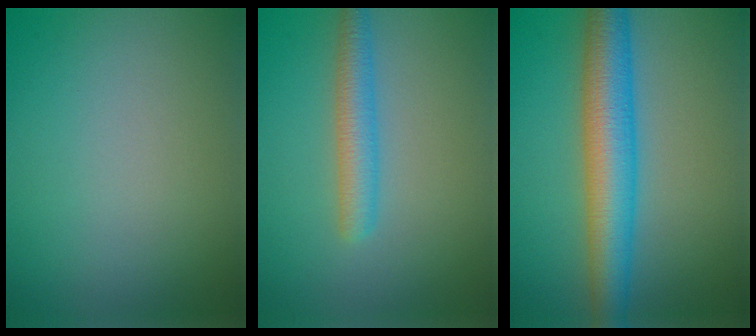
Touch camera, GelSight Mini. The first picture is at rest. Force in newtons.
{"total": 3.0, "press": 3.0, "slide": 0.1}
{"total": 6.9, "press": 6.9, "slide": 0.1}